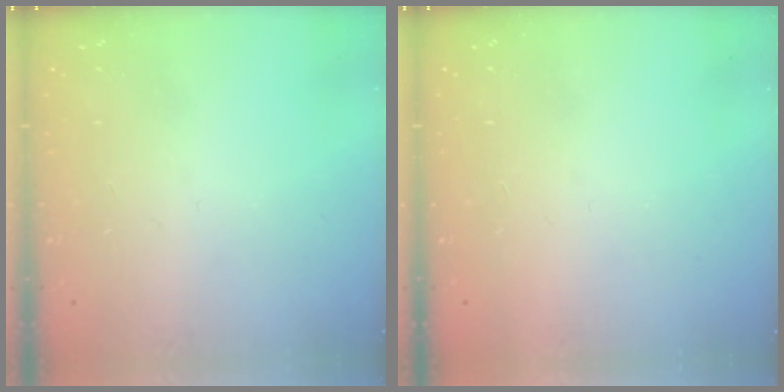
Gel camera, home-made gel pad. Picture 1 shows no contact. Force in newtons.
{"total": 1.5, "press": 1.5, "slide": 0.1}